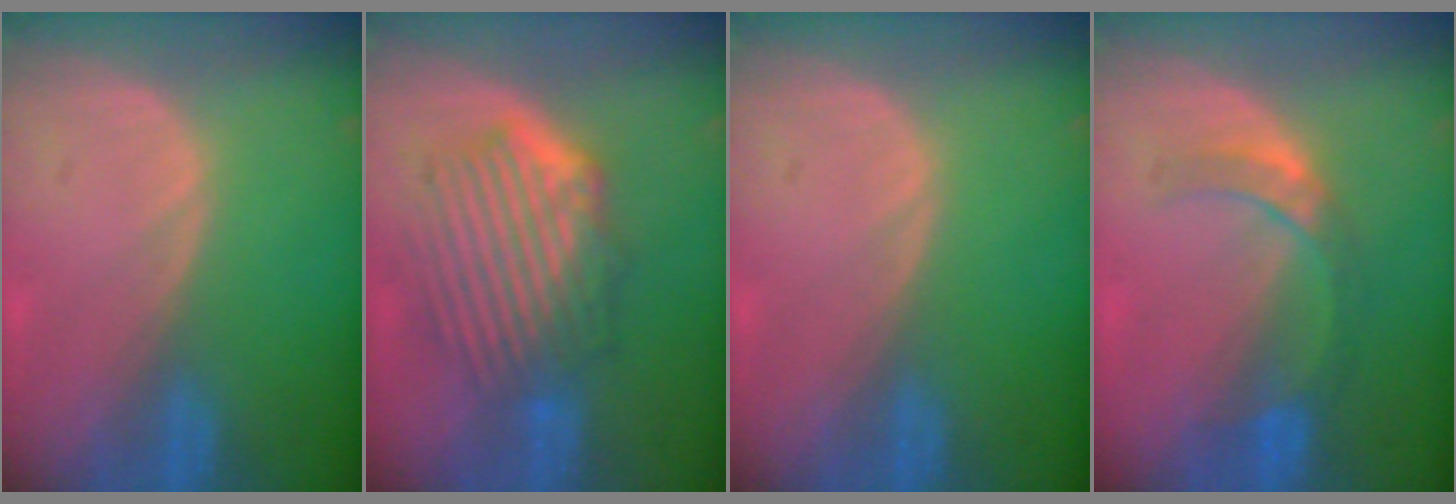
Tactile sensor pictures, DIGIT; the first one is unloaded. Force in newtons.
{"total": 9.6, "press": 8.5, "slide": 4.5}
{"total": 0.0}
{"total": 4.7, "press": 4.6, "slide": 1.0}